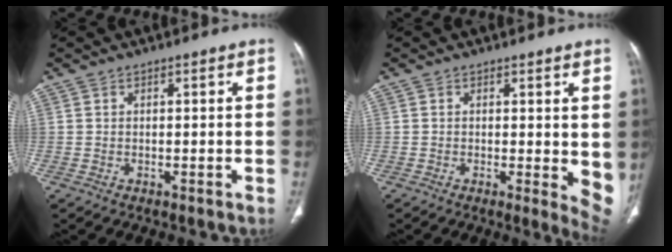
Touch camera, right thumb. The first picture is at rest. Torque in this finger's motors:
{"motor_torque": [-0.23, 0.82, -0.27, 0.05, 0.07]}